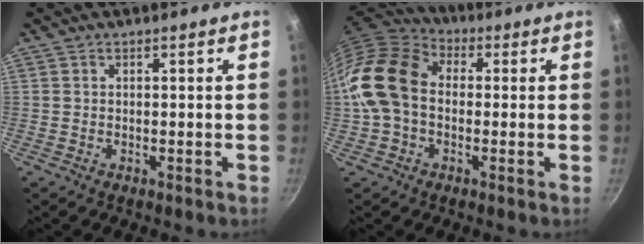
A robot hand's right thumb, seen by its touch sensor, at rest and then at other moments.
{"total": 14.5, "force": [-0.4, 10.7, 9.8], "torque": [-0.162, 0.034, -0.027]}